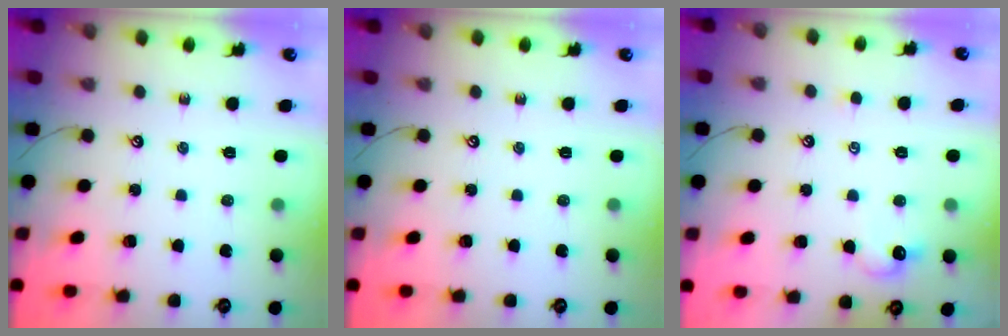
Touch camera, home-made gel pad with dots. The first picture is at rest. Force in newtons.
{"total": 0.0}
{"total": 0.8, "press": 0.5, "slide": 0.6}